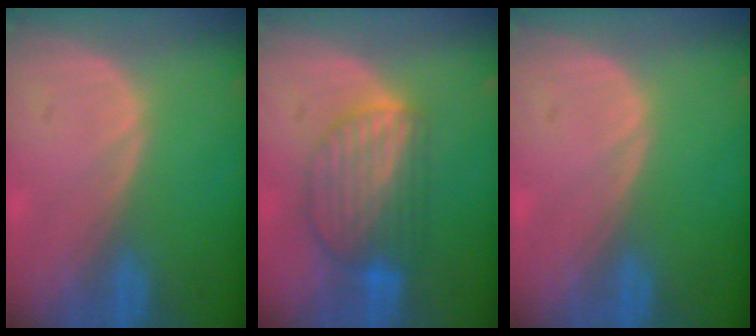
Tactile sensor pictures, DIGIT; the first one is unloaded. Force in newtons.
{"total": 7.7, "press": 7.1, "slide": 3.0}
{"total": 0.0}